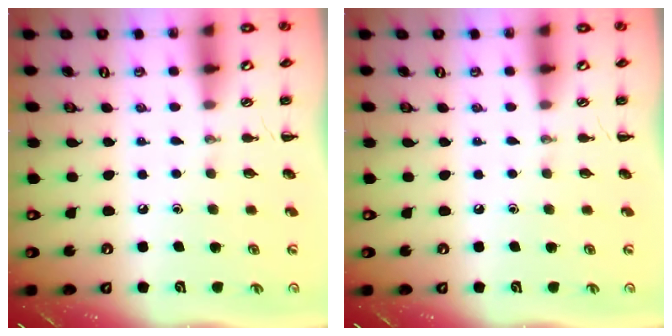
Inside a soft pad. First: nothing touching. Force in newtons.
{"total": 0.0}